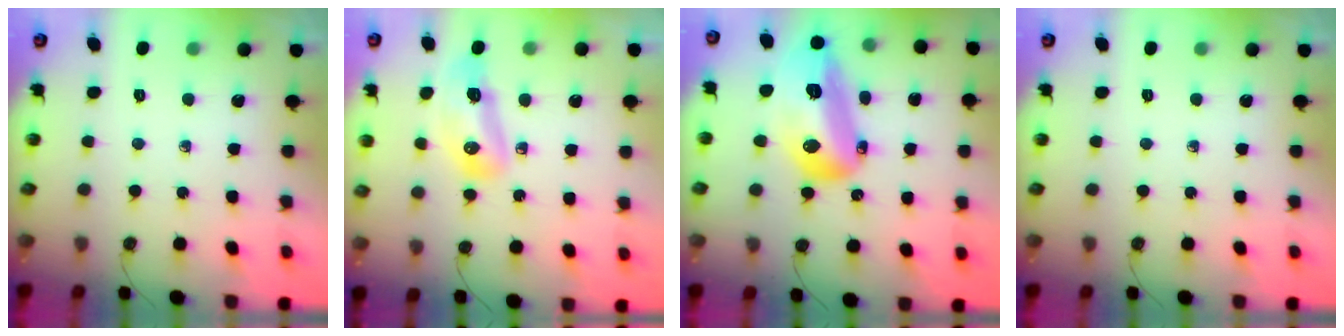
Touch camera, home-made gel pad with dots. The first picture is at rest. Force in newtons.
{"total": 10.6, "press": 10.3, "slide": 2.3}
{"total": 20.4, "press": 20.3, "slide": 2.1}
{"total": 0.0}